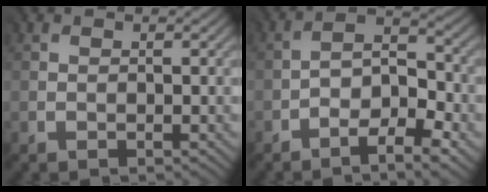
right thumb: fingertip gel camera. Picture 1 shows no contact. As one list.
[{"total": 8.1, "force": [-4.7, 3.3, 5.7], "torque": [-0.087, 0.000, -0.083]}]